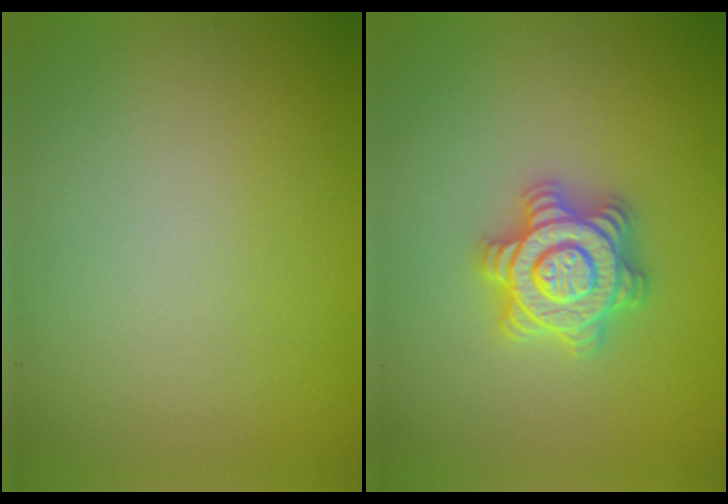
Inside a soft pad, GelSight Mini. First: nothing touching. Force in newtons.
{"total": 4.8, "press": 4.8, "slide": 0.7}